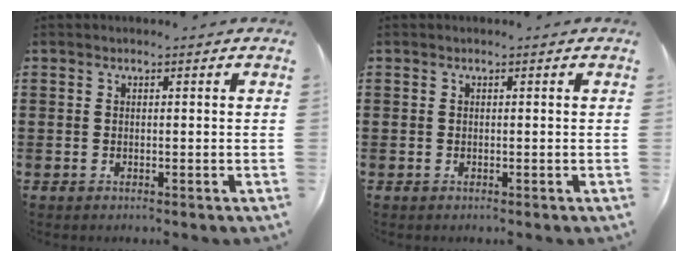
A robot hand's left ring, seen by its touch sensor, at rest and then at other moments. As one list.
[{"total": 0.0}]